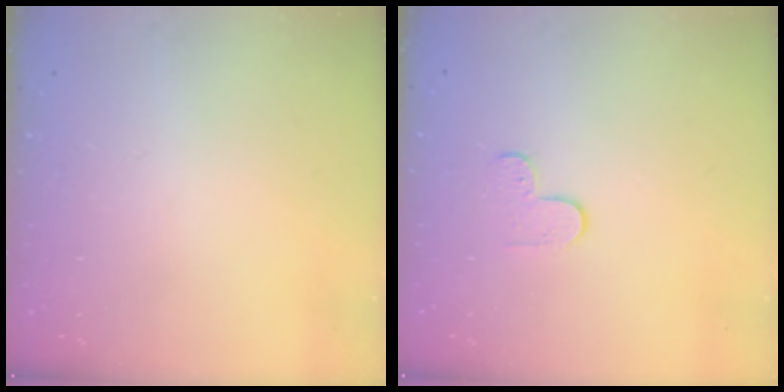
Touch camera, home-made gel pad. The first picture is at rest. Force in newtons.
{"total": 5.5, "press": 5.5, "slide": 0.5}